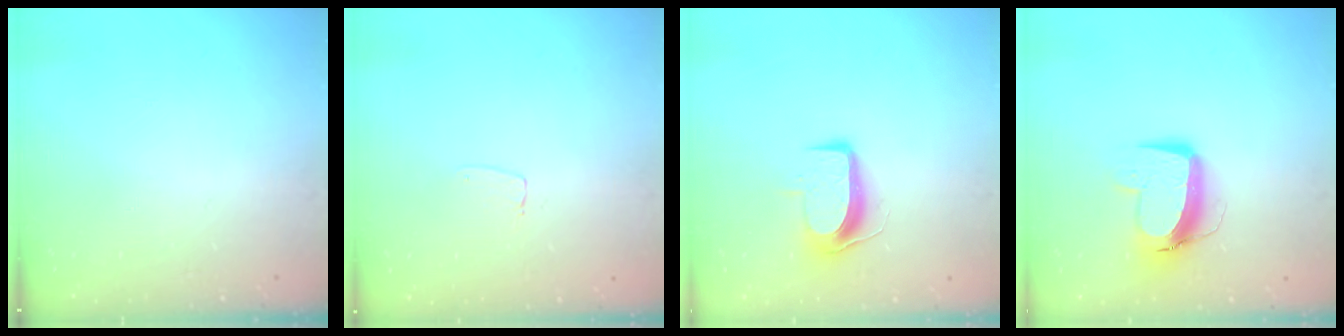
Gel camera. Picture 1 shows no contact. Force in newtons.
{"total": 3.5, "press": 3.5, "slide": 0.2}
{"total": 8.8, "press": 8.8, "slide": 0.6}
{"total": 11.7, "press": 11.6, "slide": 1.2}